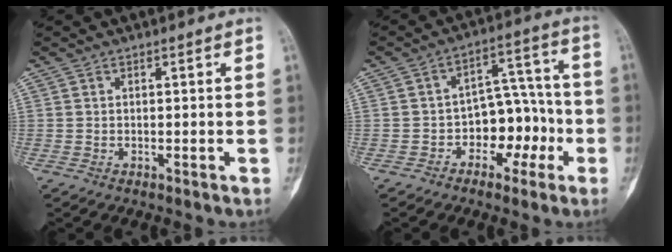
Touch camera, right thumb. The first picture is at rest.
{"total": 9.9, "force": [-3.3, 6.9, 6.2], "torque": [-0.049, 0.058, -0.052]}